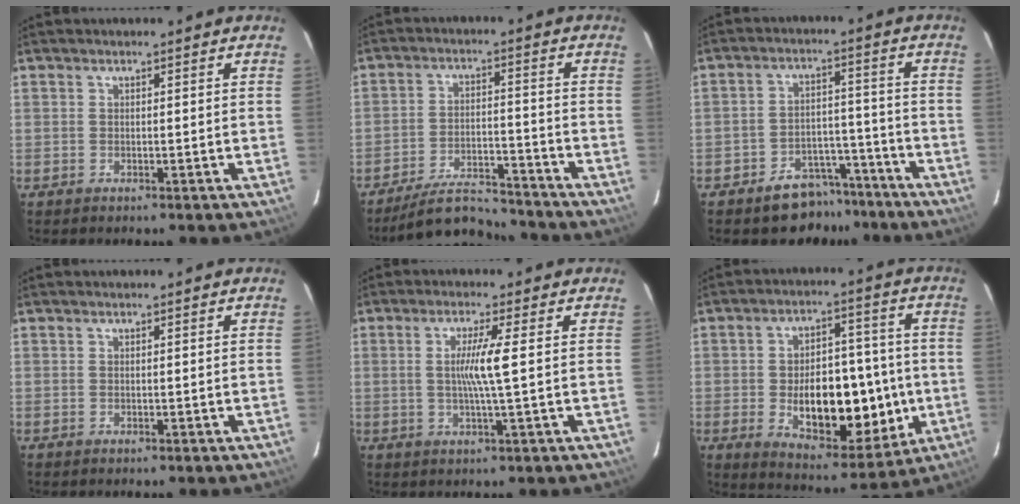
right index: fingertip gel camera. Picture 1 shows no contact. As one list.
[{"total": 8.7, "force": [-8.3, 2.0, 1.7], "torque": [-0.027, 0.003, -0.143]}, {"total": 7.7, "force": [-6.0, 4.4, 2.1], "torque": [-0.020, 0.025, -0.089]}, {"total": 0.0}, {"total": 5.3, "force": [0.4, -0.9, 5.2], "torque": [-0.101, -0.006, 0.007]}, {"total": 16.6, "force": [-2.6, 8.2, 14.3], "torque": [-0.210, 0.012, -0.023]}]